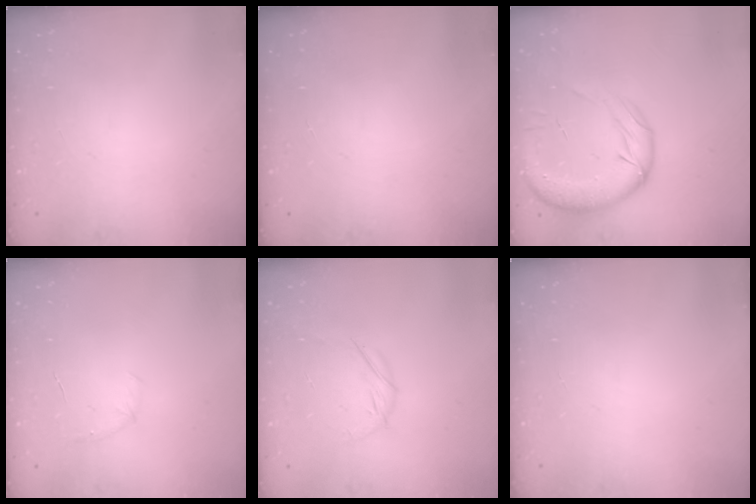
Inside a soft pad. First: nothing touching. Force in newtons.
{"total": 0.0}
{"total": 15.3, "press": 14.8, "slide": 3.8}
{"total": 3.8, "press": 3.6, "slide": 1.2}
{"total": 4.8, "press": 4.7, "slide": 1.1}
{"total": 0.0}